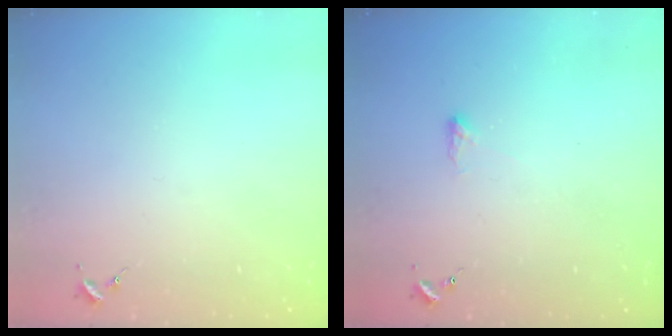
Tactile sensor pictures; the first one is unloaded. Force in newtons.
{"total": 2.3, "press": 2.2, "slide": 0.8}